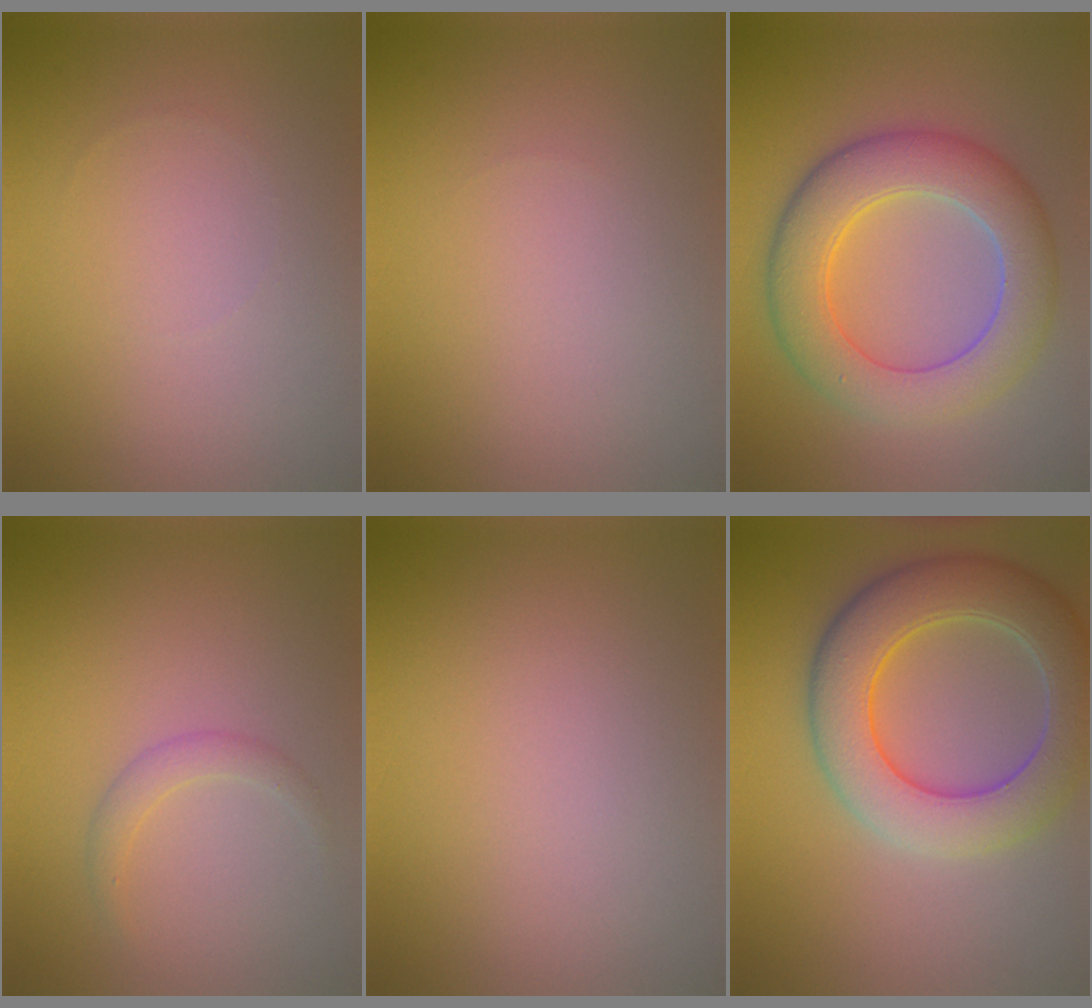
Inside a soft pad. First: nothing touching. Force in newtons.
{"total": 0.0}
{"total": 8.0, "press": 8.0, "slide": 0.3}
{"total": 1.5, "press": 1.5, "slide": 0.1}
{"total": 0.0}
{"total": 8.5, "press": 8.4, "slide": 0.5}